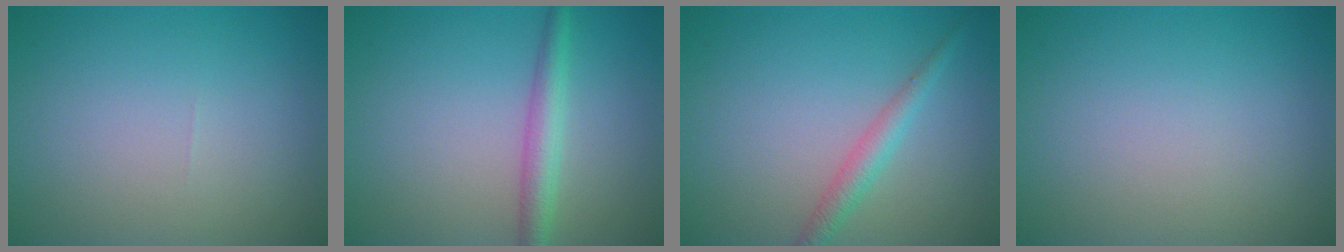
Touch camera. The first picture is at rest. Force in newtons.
{"total": 2.7, "press": 2.7, "slide": 0.1}
{"total": 2.1, "press": 2.1, "slide": 0.1}
{"total": 0.0}